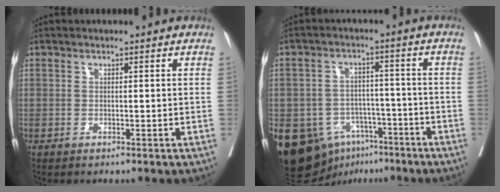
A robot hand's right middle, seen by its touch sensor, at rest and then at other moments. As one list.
[{"total": 13.0, "force": [-7.5, 9.1, 5.6], "torque": [-0.097, 0.015, -0.112]}]